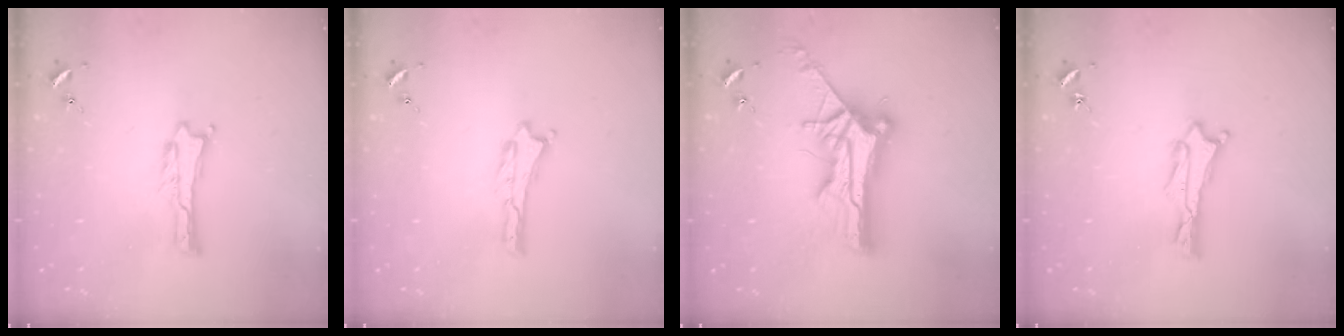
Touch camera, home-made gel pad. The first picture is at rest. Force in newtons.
{"total": 0.0}
{"total": 10.4, "press": 10.4, "slide": 0.9}
{"total": 1.0, "press": 1.0, "slide": 0.1}